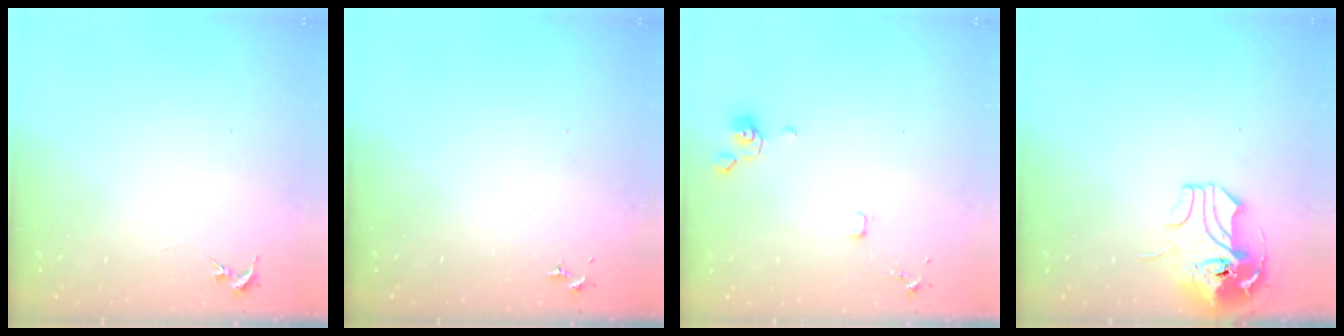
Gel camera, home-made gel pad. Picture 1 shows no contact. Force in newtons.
{"total": 0.0}
{"total": 3.4, "press": 3.4, "slide": 0.7}
{"total": 12.2, "press": 12.1, "slide": 1.7}